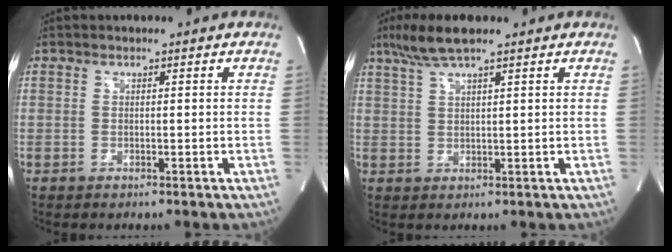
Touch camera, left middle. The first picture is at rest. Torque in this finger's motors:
{"motor_torque": [0.62, -0.33, 0.04, 0.05]}